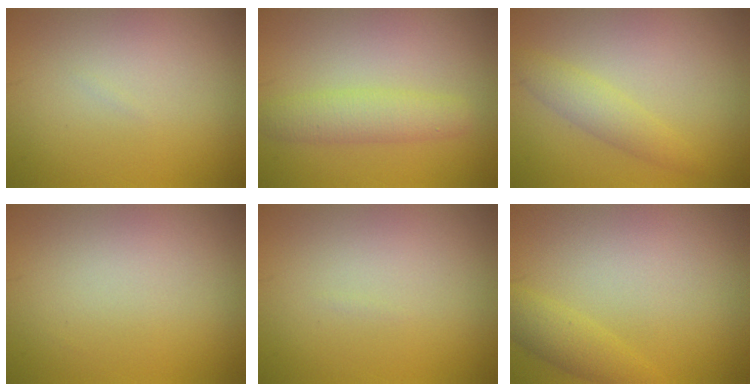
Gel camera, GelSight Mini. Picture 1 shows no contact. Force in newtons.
{"total": 2.7, "press": 2.7, "slide": 0.2}
{"total": 2.2, "press": 2.2, "slide": 0.1}
{"total": 0.0}
{"total": 0.0}
{"total": 2.1, "press": 2.1, "slide": 0.2}